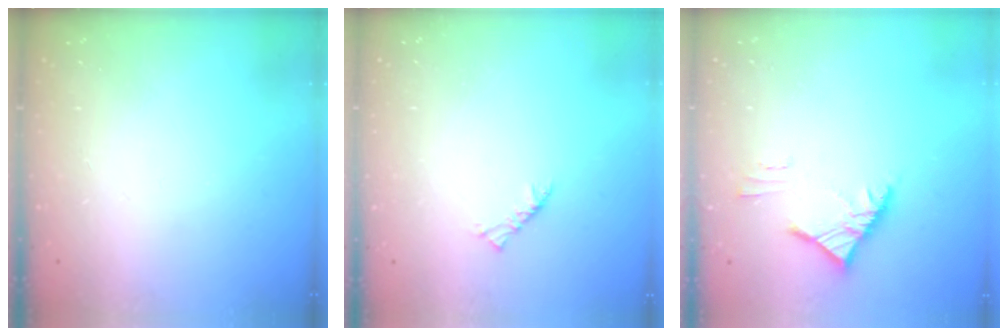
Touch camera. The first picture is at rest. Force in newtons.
{"total": 2.5, "press": 2.4, "slide": 0.7}
{"total": 3.6, "press": 3.5, "slide": 0.9}